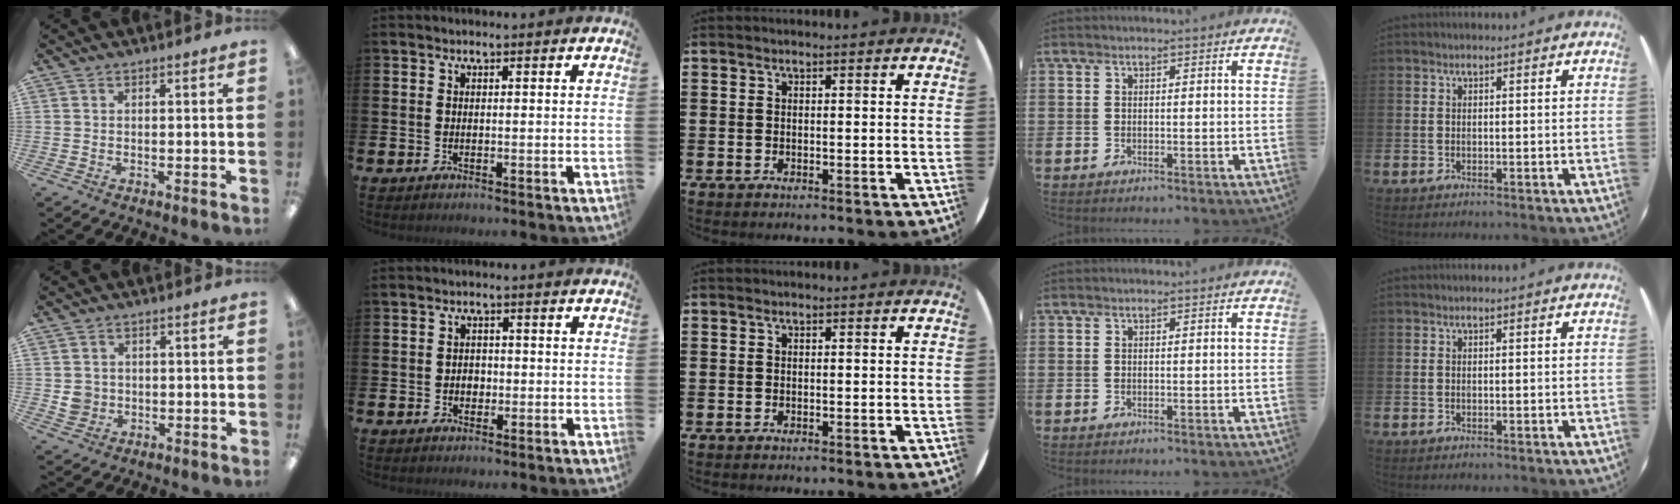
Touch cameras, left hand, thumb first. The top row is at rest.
{"thumb": {"total": 3.8, "force": [0.2, 3.7, 0.8], "torque": [-0.004, 0.002, 0.004]}, "index": {"total": 1.9, "force": [-0.3, 1.6, 0.9], "torque": [-0.012, 0.005, -0.010]}}